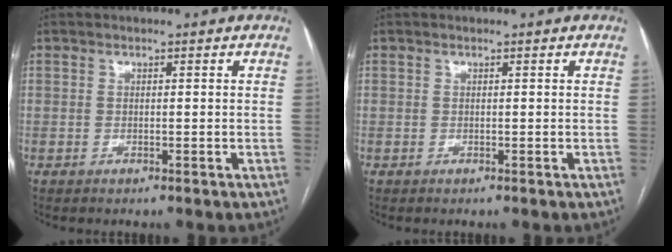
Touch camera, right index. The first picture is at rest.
{"total": 0.0}